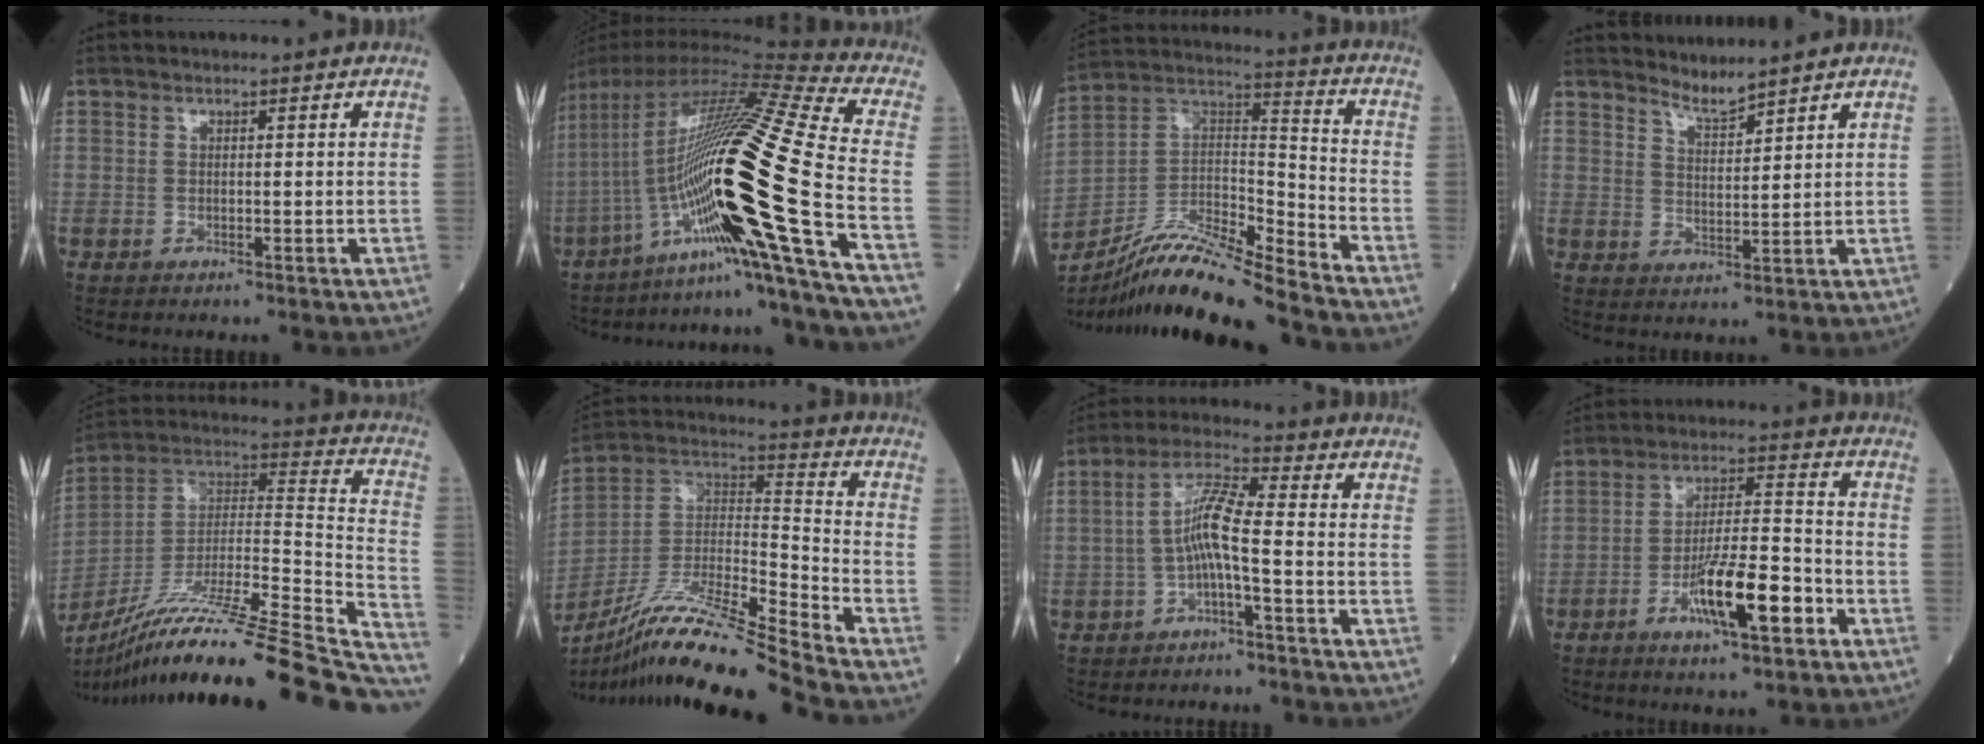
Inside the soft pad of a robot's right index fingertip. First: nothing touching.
{"total": 28.7, "force": [-9.1, -1.1, 27.2], "torque": [-0.480, -0.018, -0.166]}
{"total": 17.4, "force": [-15.5, -0.2, 8.0], "torque": [-0.159, 0.019, -0.281]}
{"total": 3.3, "force": [3.3, -0.4, 0.4], "torque": [-0.013, -0.009, 0.068]}
{"total": 36.5, "force": [-29.5, 2.5, 21.4], "torque": [-0.267, -0.038, -0.442]}
{"total": 20.0, "force": [-16.9, -1.3, 10.6], "torque": [-0.226, -0.009, -0.311]}
{"total": 6.6, "force": [-1.5, 0.5, 6.5], "torque": [-0.130, 0.020, -0.029]}
{"total": 11.3, "force": [-5.0, 1.8, 10.0], "torque": [-0.179, 0.001, -0.082]}